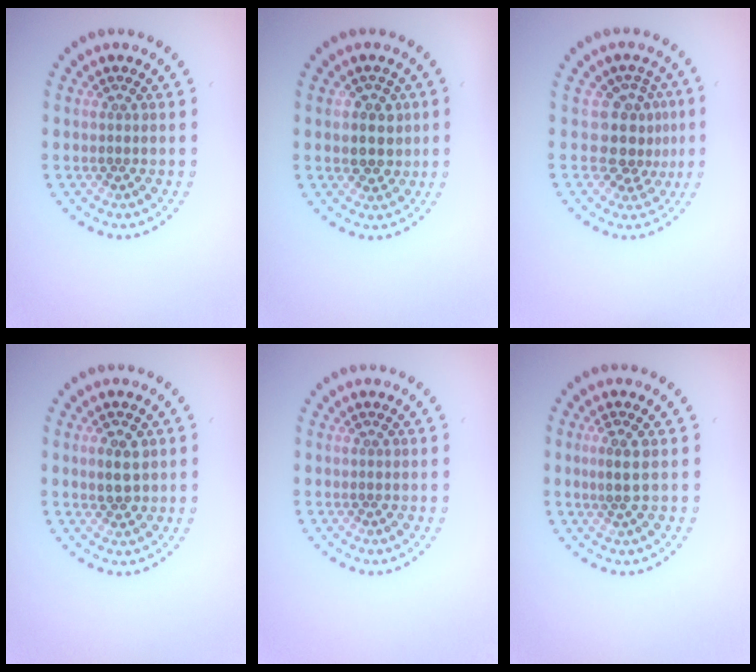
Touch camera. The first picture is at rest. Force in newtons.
{"total": 2.8, "press": 2.6, "slide": 0.9}
{"total": 3.5, "press": 2.5, "slide": 2.4}
{"total": 2.4, "press": 2.3, "slide": 0.4}
{"total": 0.0}
{"total": 1.7, "press": 1.5, "slide": 0.8}